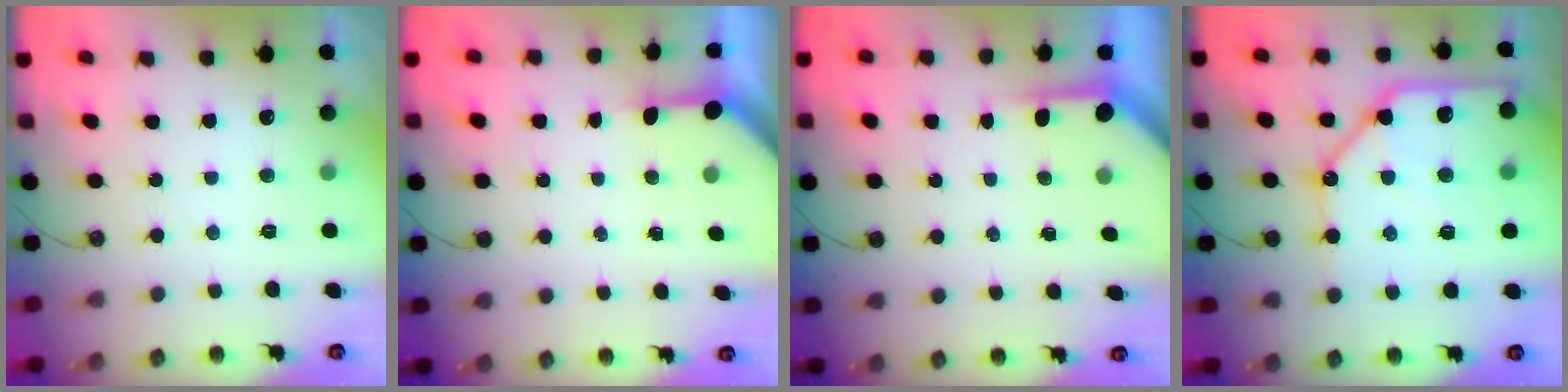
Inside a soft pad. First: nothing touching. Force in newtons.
{"total": 3.2, "press": 3.2, "slide": 0.4}
{"total": 3.6, "press": 3.6, "slide": 0.3}
{"total": 19.0, "press": 18.9, "slide": 2.5}